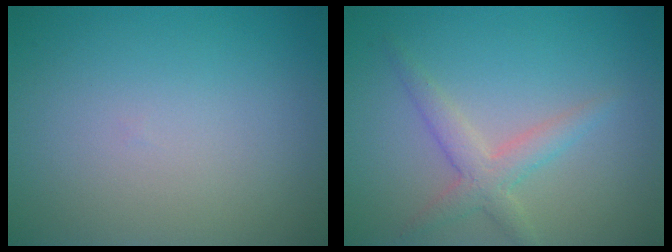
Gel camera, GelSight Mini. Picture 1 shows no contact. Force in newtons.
{"total": 2.7, "press": 2.7, "slide": 0.1}